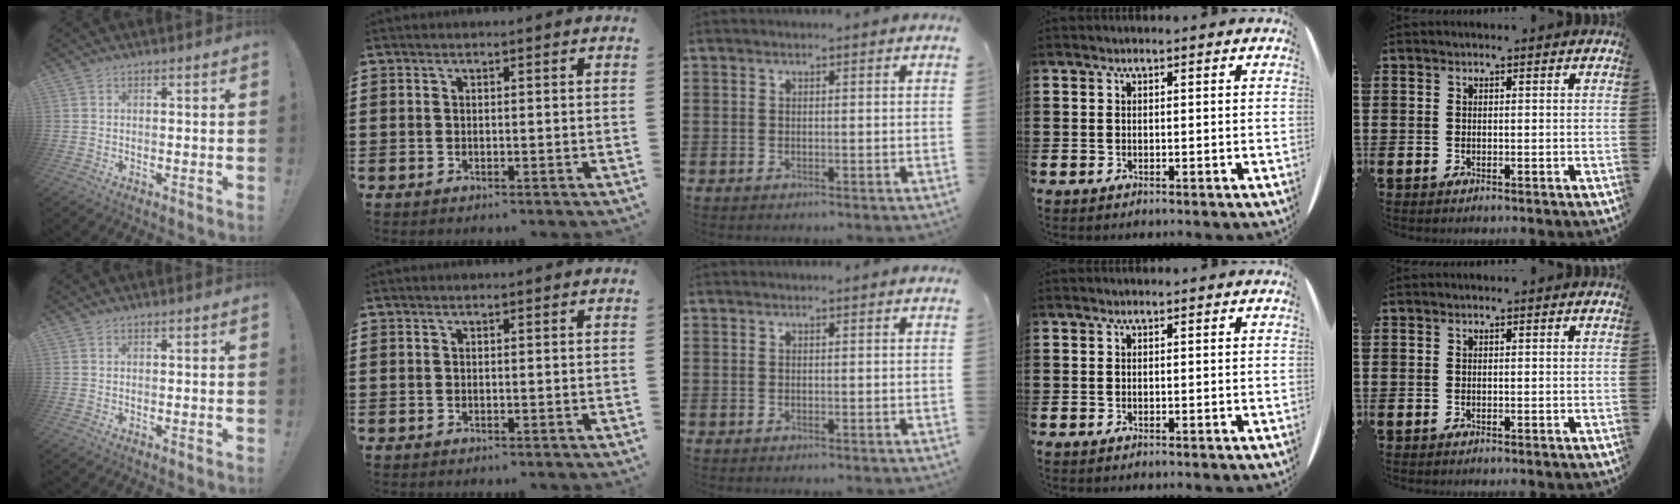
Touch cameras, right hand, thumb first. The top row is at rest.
{}